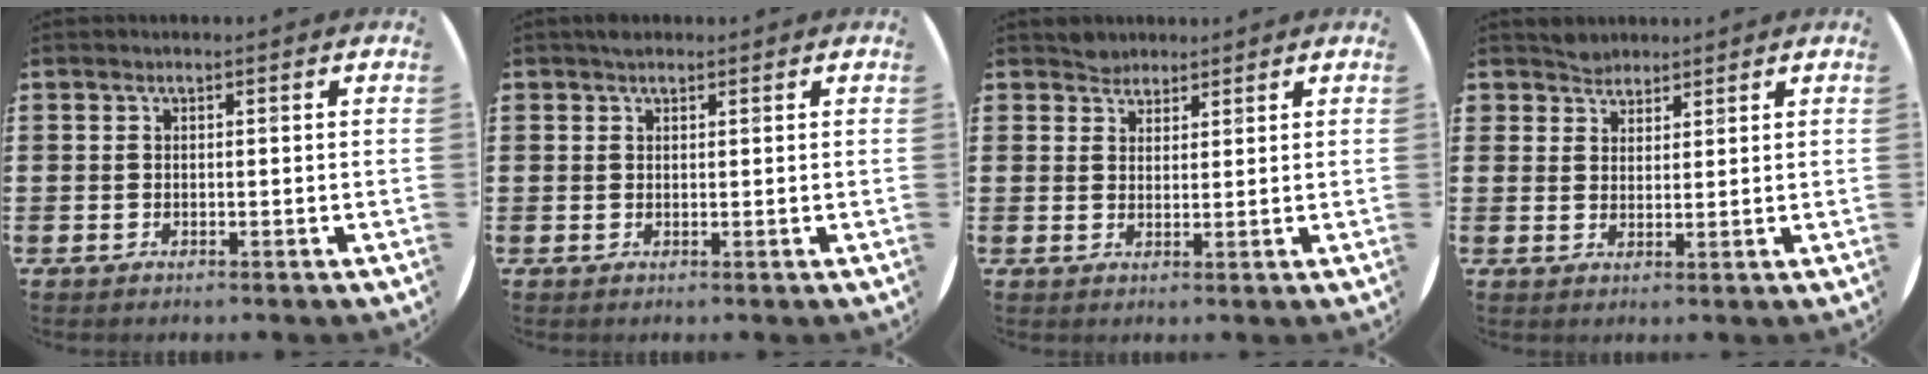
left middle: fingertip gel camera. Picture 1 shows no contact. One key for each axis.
{"total": 0.9, "fx": 0.8, "fy": 0.4, "fz": 0.1, "tx": 0.004, "ty": -0.002, "tz": 0.015}
{"total": 2.3, "fx": 2.1, "fy": 0.9, "fz": -0.2, "tx": 0.008, "ty": 0.002, "tz": 0.041}
{"total": 2.6, "fx": 2.4, "fy": 1.0, "fz": -0.3, "tx": 0.000, "ty": 0.003, "tz": 0.048}